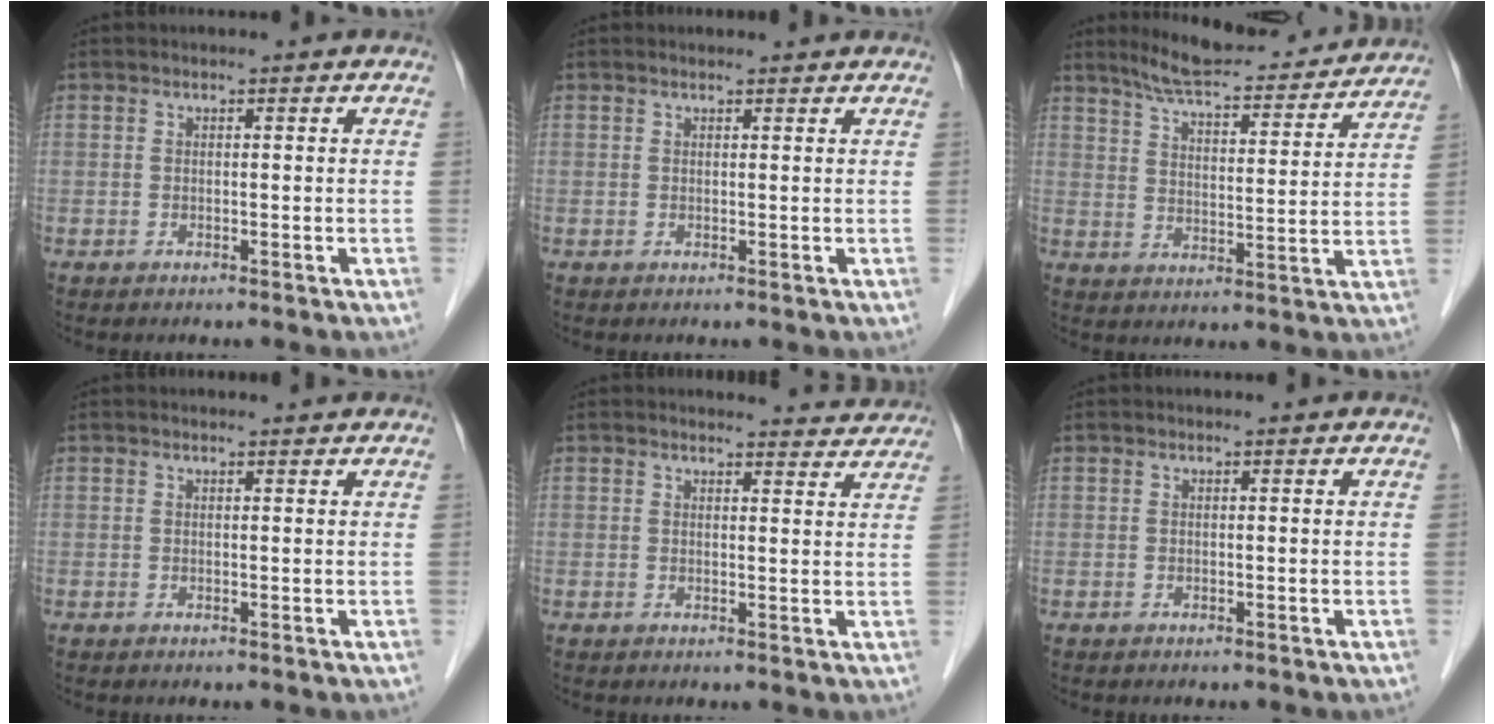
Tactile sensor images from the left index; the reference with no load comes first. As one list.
[{"total": 2.6, "force": [2.5, 0.3, 0.6], "torque": [-0.012, 0.017, 0.030]}, {"total": 17.6, "force": [16.2, 2.7, 6.4], "torque": [-0.094, 0.004, 0.222]}, {"total": 2.1, "force": [2.0, 0.1, 0.6], "torque": [-0.010, 0.011, 0.025]}, {"total": 7.1, "force": [7.0, 1.0, 0.4], "torque": [0.008, -0.008, 0.059]}, {"total": 0.0}]